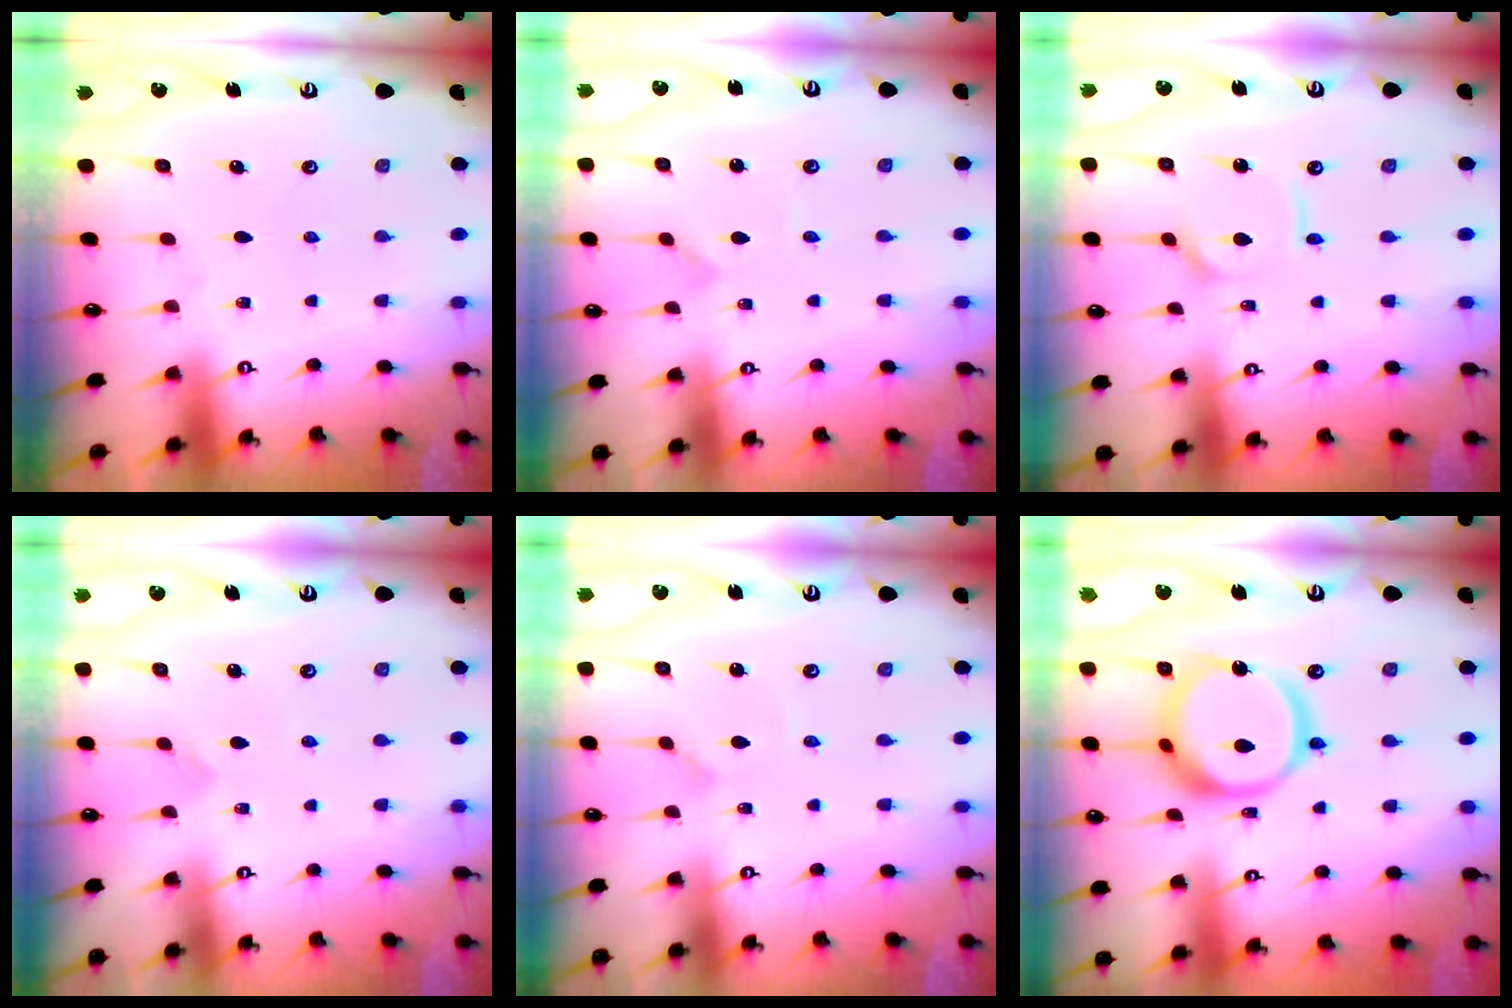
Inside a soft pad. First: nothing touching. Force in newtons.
{"total": 0.0}
{"total": 5.8, "press": 5.8, "slide": 0.6}
{"total": 2.3, "press": 2.3, "slide": 0.2}
{"total": 1.9, "press": 1.9, "slide": 0.2}
{"total": 15.9, "press": 15.8, "slide": 1.7}